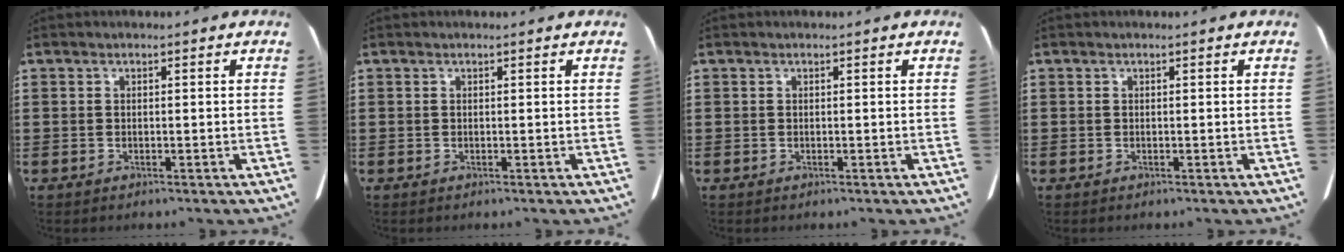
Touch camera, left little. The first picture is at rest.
{"total": 0.0}
{"total": 0.0}
{"total": 0.0}